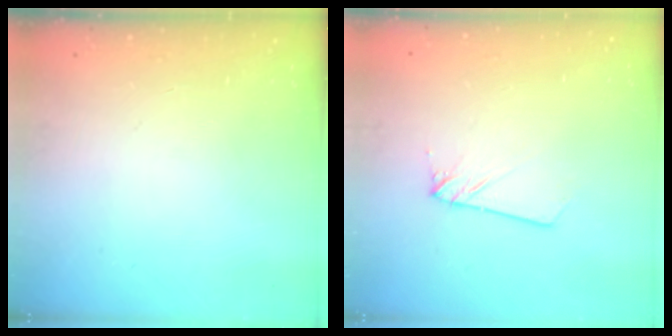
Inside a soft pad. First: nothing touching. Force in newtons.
{"total": 2.3, "press": 2.3, "slide": 0.1}